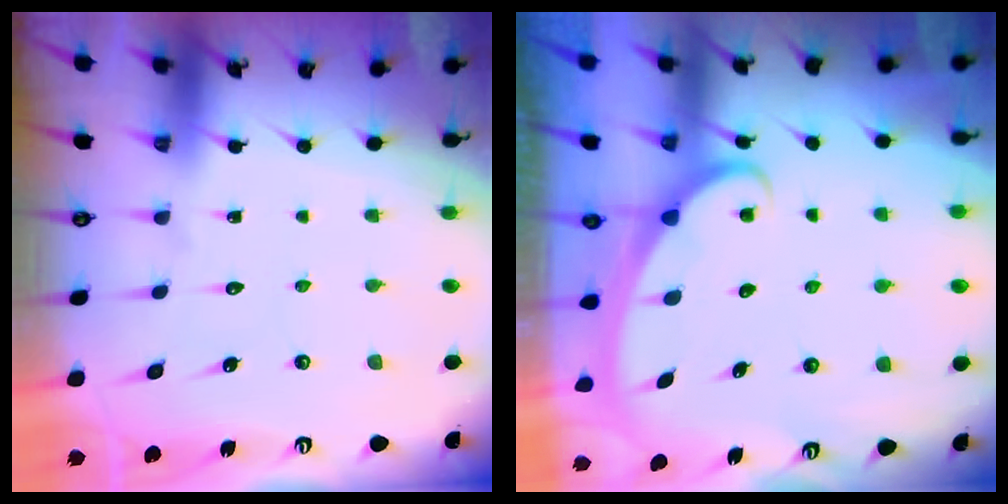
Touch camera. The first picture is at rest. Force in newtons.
{"total": 2.6, "press": 2.6, "slide": 0.3}